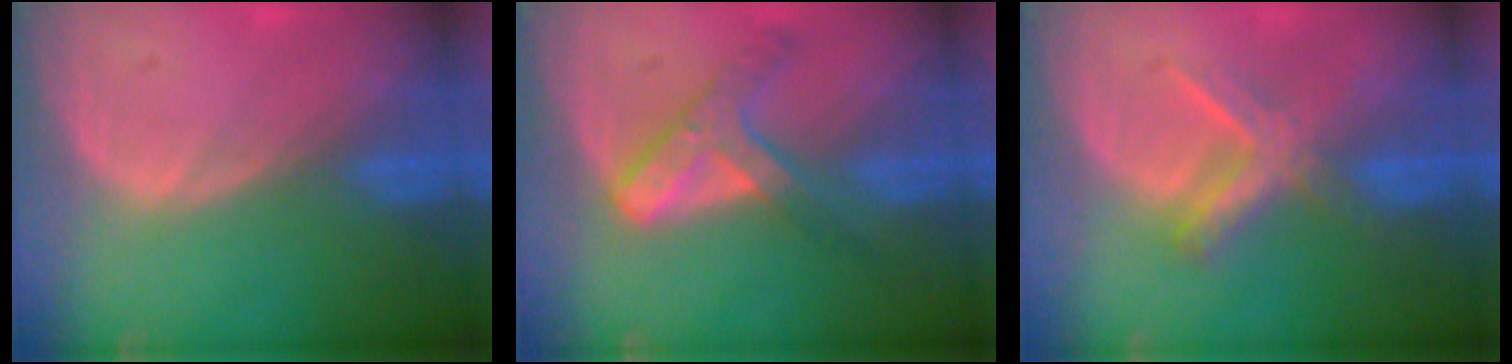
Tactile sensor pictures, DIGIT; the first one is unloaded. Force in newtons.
{"total": 6.9, "press": 5.9, "slide": 3.5}
{"total": 5.5, "press": 5.4, "slide": 1.1}